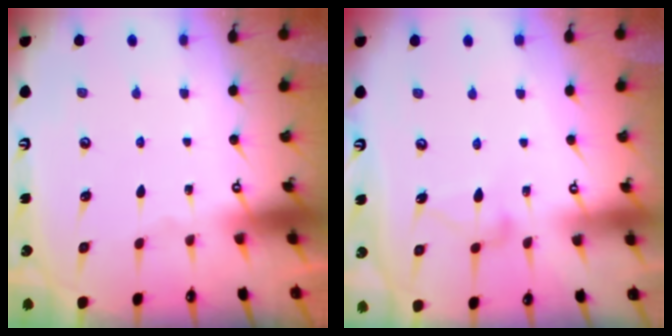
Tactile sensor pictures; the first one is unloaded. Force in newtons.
{"total": 9.8, "press": 9.8, "slide": 0.3}